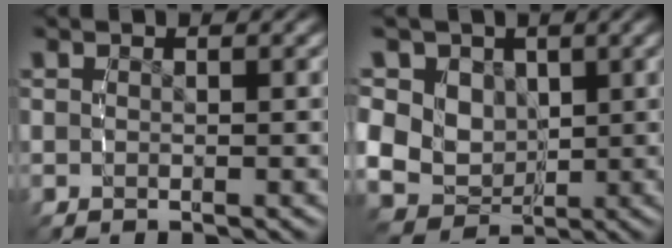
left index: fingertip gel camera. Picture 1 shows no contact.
{"total": 13.7, "force": [0.6, 12.4, 6.0], "torque": [-0.165, -0.044, 0.011]}